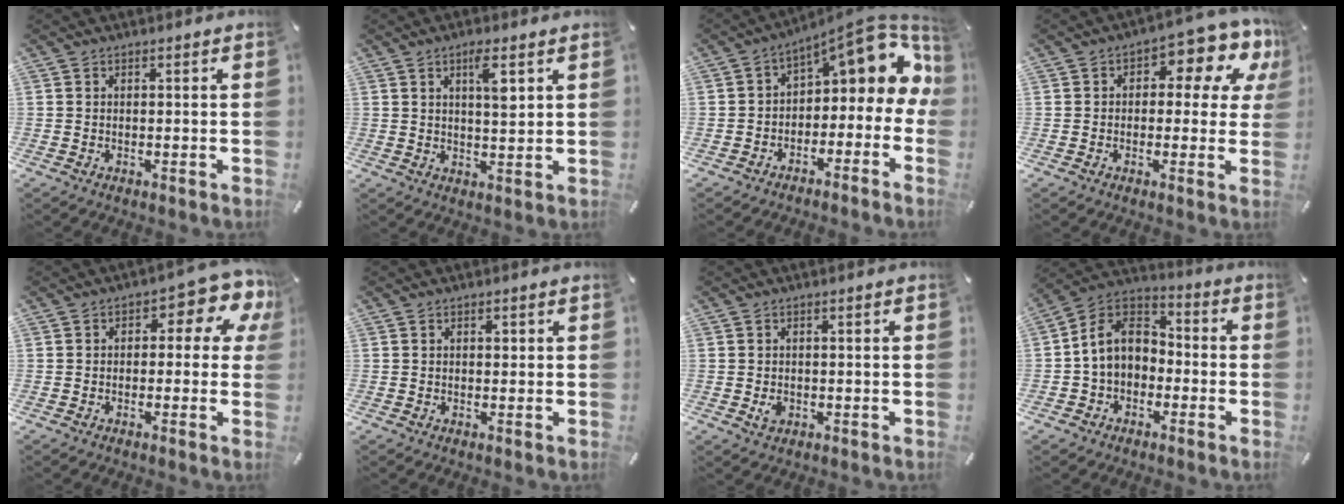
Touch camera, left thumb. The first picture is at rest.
{"total": 5.7, "force": [2.7, 1.5, 4.8], "torque": [-0.070, -0.011, 0.037]}
{"total": 9.9, "force": [4.1, 5.3, 7.3], "torque": [-0.095, -0.033, 0.069]}
{"total": 11.1, "force": [4.8, 5.2, 8.5], "torque": [-0.104, -0.039, 0.078]}
{"total": 8.6, "force": [2.8, 4.3, 7.0], "torque": [-0.088, -0.023, 0.042]}
{"total": 1.1, "force": [0.3, 0.8, 0.8], "torque": [-0.016, 0.005, 0.003]}
{"total": 2.2, "force": [-0.5, 1.7, 1.2], "torque": [-0.013, 0.000, -0.010]}
{"total": 9.4, "force": [-0.8, 8.1, 4.7], "torque": [-0.121, 0.016, -0.020]}